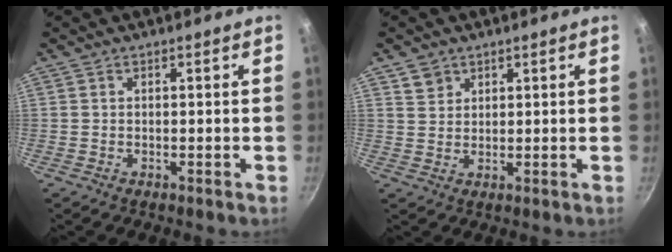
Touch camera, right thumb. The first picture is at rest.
{"total": 3.5, "force": [2.0, 2.7, 0.7], "torque": [0.007, 0.002, 0.039]}